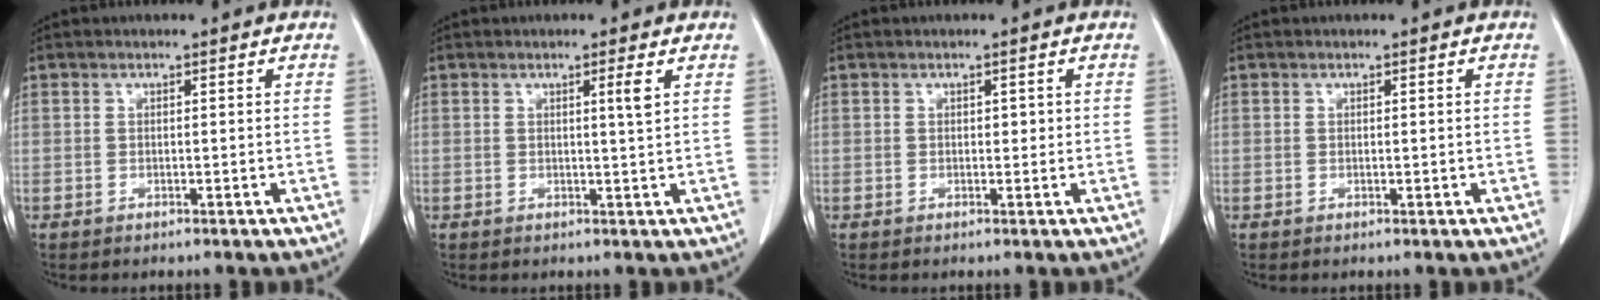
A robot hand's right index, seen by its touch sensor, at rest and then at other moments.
{"total": 1.8, "force": [0.7, -0.5, 1.6], "torque": [-0.028, -0.005, 0.013]}
{"total": 1.0, "force": [0.1, 0.7, 0.7], "torque": [-0.008, 0.003, 0.002]}
{"total": 0.6, "force": [0.0, 0.2, 0.5], "torque": [-0.010, -0.002, 0.003]}